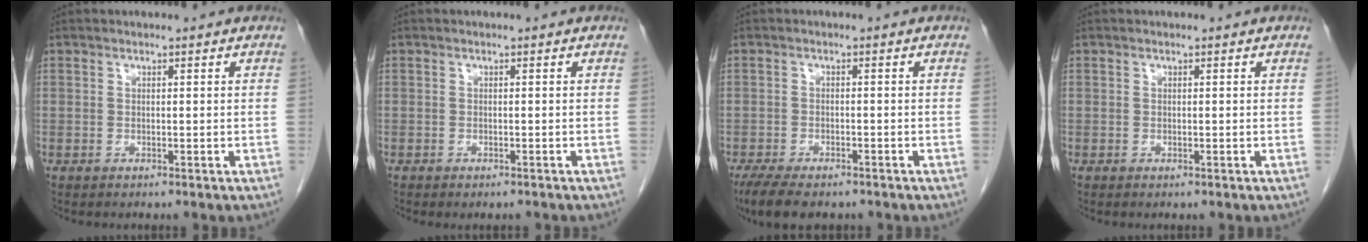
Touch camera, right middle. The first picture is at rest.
{"total": 2.0, "force": [-1.8, 0.5, 0.8], "torque": [-0.010, -0.005, -0.022]}
{"total": 8.1, "force": [-6.2, 2.7, 4.4], "torque": [-0.068, -0.013, -0.095]}
{"total": 0.0}